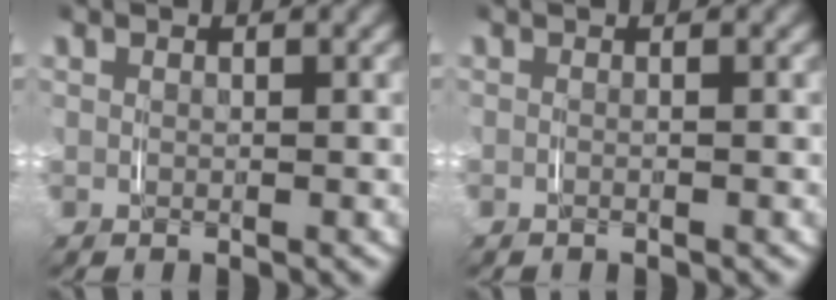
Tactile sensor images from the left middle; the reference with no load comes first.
{"total": 0.7, "force": [-0.3, -0.6, -0.2], "torque": [0.007, 0.001, -0.009]}